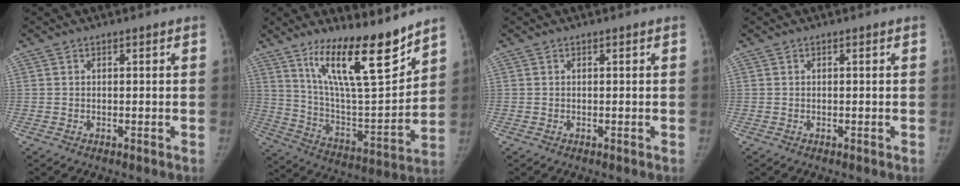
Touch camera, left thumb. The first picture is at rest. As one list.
[{"total": 19.4, "force": [13.6, 4.3, 13.2], "torque": [-0.184, -0.091, 0.240]}, {"total": 0.0}, {"total": 0.0}]